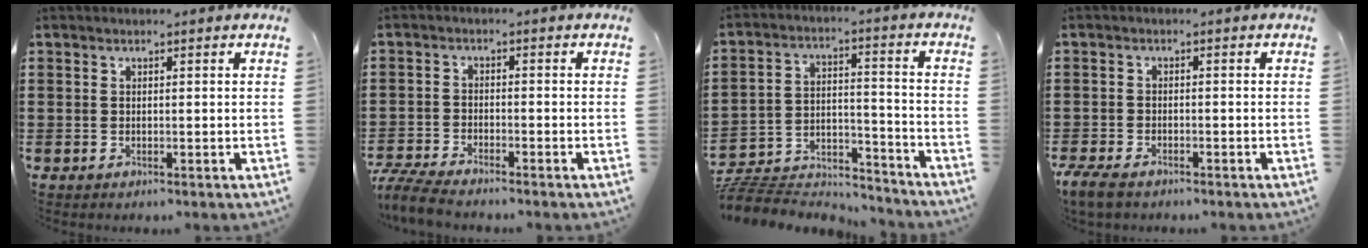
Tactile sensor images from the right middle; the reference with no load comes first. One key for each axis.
{"total": 4.5, "fx": -4.3, "fy": 0.3, "fz": 1.4, "tx": -0.051, "ty": -0.013, "tz": -0.091}
{"total": 7.4, "fx": -7.1, "fy": 1.7, "fz": 1.2, "tx": -0.021, "ty": 0.015, "tz": -0.143}
{"total": 2.5, "fx": -2.0, "fy": 0.8, "fz": 1.3, "tx": -0.046, "ty": -0.004, "tz": -0.044}